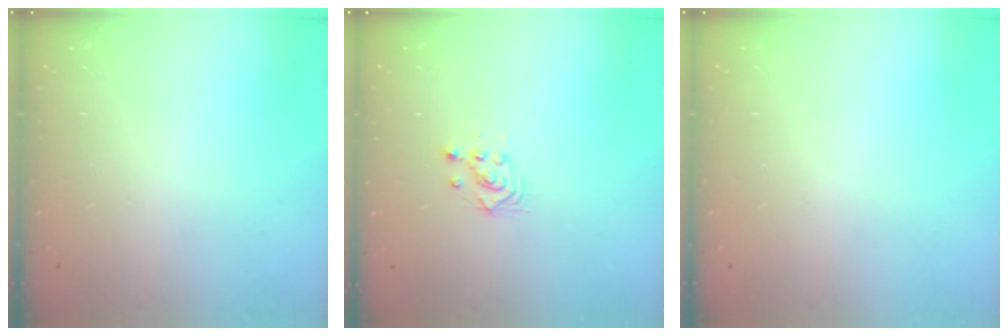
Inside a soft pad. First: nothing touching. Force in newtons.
{"total": 2.3, "press": 2.3, "slide": 0.2}
{"total": 0.0}